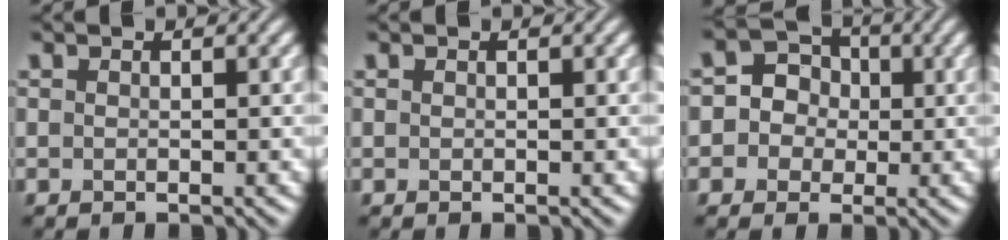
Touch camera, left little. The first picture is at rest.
{"total": 0.0}
{"total": 4.8, "force": [0.2, 4.6, 1.4], "torque": [-0.004, 0.025, -0.025]}